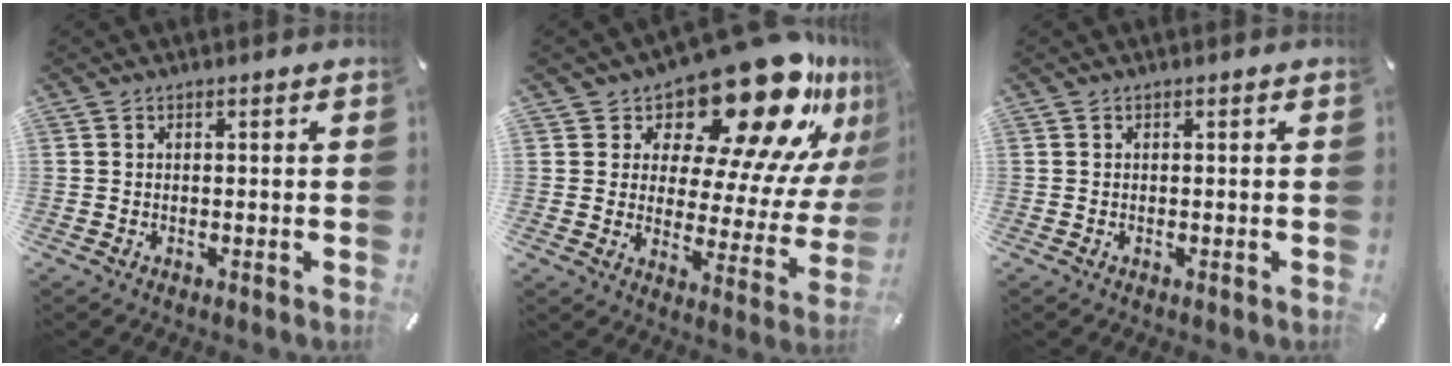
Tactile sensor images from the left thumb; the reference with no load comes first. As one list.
[{"total": 23.6, "force": [17.0, 9.3, 13.5], "torque": [-0.177, -0.143, 0.279]}, {"total": 0.0}]